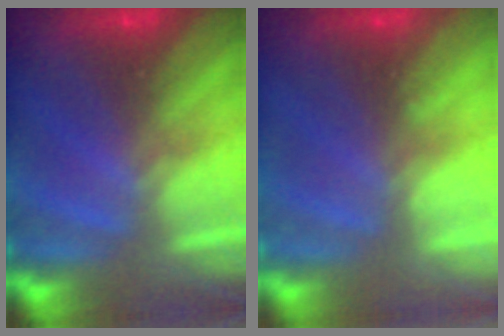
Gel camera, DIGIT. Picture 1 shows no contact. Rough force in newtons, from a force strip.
{"total": 2.4}